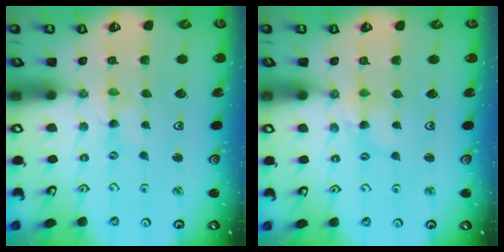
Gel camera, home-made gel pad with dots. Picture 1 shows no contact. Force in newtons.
{"total": 4.9, "press": 4.9, "slide": 0.4}